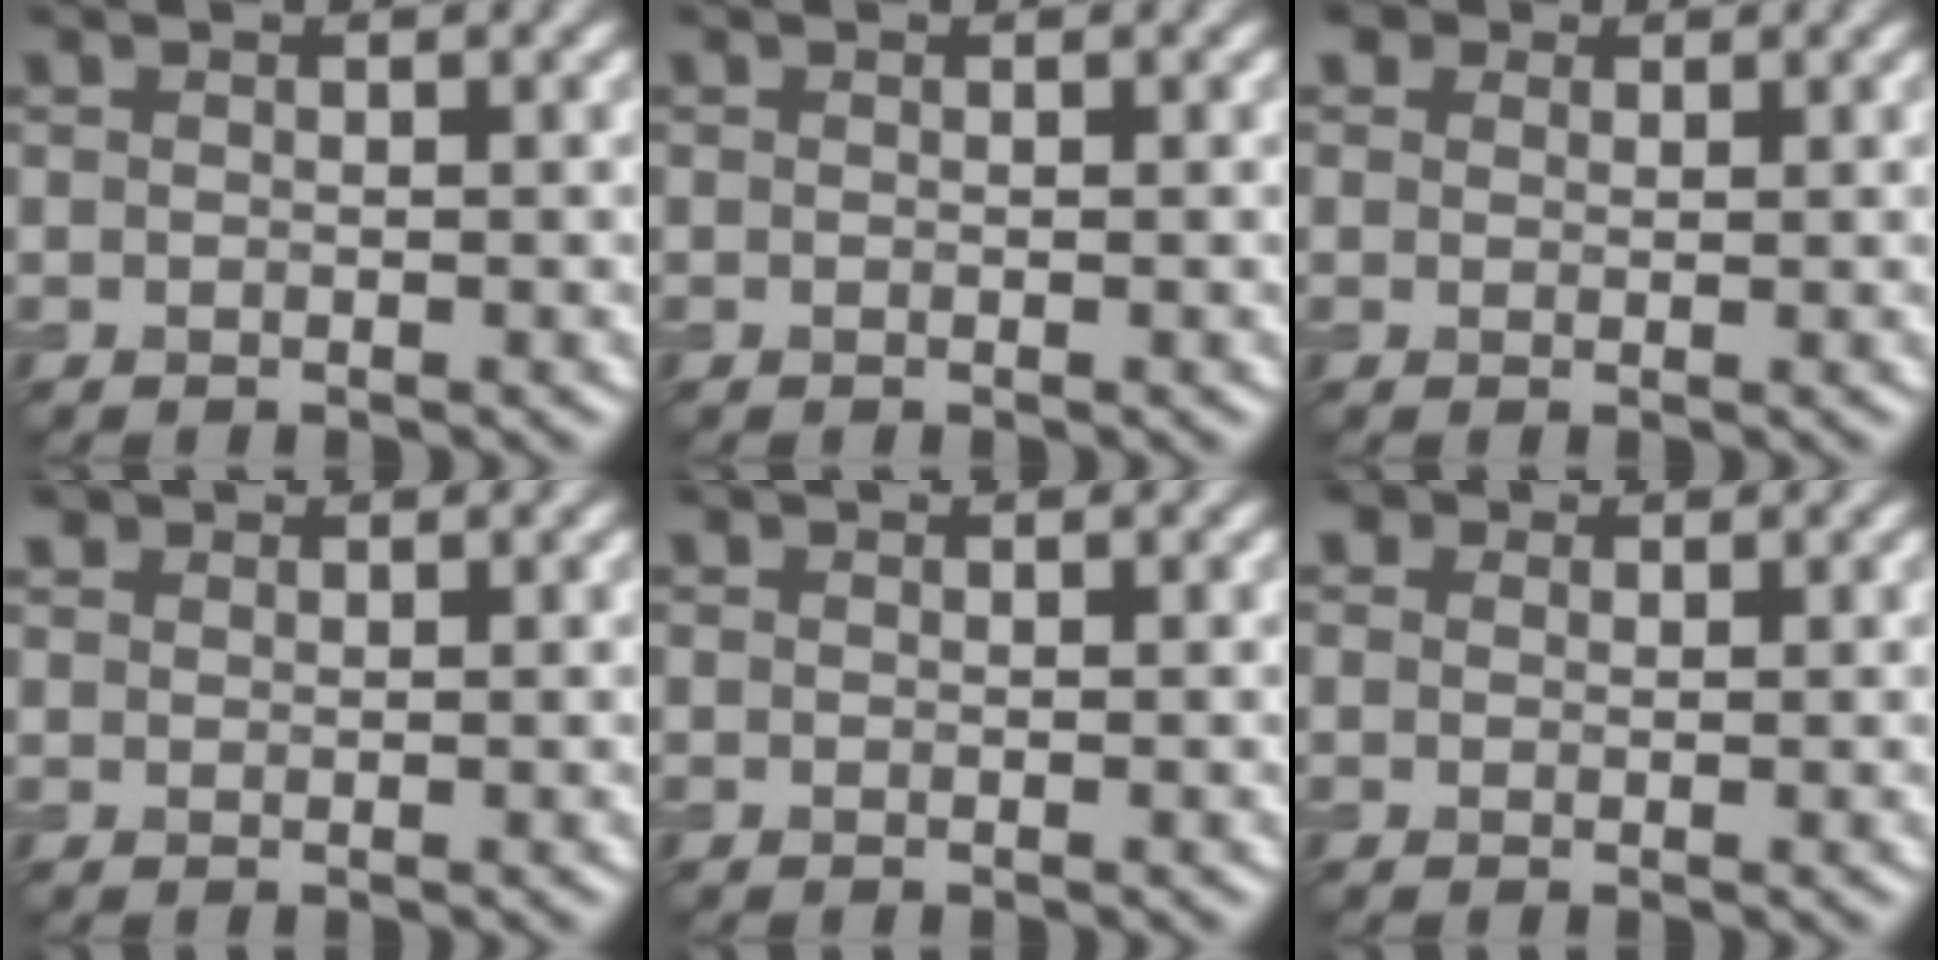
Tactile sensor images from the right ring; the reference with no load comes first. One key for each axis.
{"total": 0.0}
{"total": 2.8, "fx": 1.9, "fy": 1.8, "fz": 1.1, "tx": -0.027, "ty": 0.006, "tz": 0.011}
{"total": 1.0, "fx": 0.8, "fy": 0.5, "fz": 0.1, "tx": -0.001, "ty": 0.001, "tz": 0.016}
{"total": 0.0}
{"total": 2.4, "fx": 1.5, "fy": 1.7, "fz": 1.0, "tx": -0.018, "ty": 0.009, "tz": -0.002}